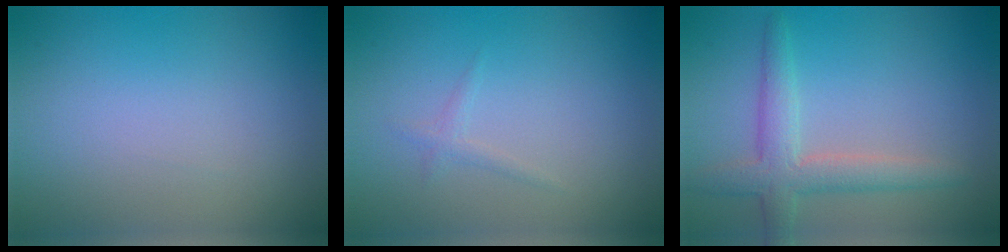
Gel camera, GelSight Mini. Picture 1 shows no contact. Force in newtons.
{"total": 0.8, "press": 0.8, "slide": 0.1}
{"total": 3.7, "press": 3.7, "slide": 0.2}